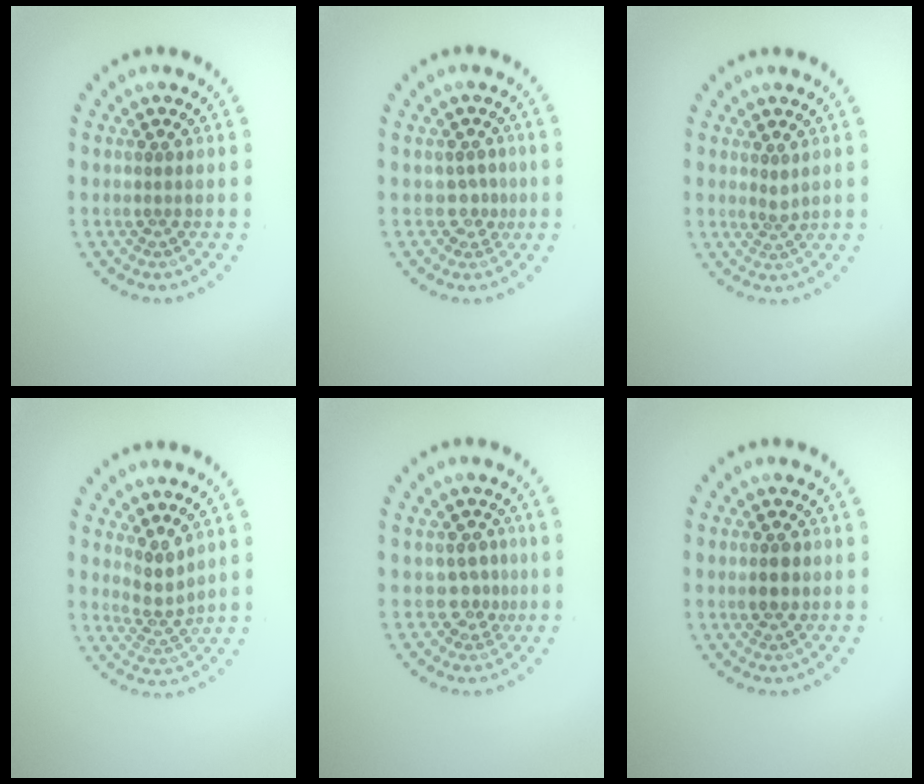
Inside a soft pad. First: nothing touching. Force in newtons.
{"total": 1.8, "press": 1.4, "slide": 1.2}
{"total": 1.0, "press": 0.8, "slide": 0.6}
{"total": 2.4, "press": 1.8, "slide": 1.6}
{"total": 2.1, "press": 1.5, "slide": 1.5}
{"total": 2.1, "press": 2.1, "slide": 0.0}